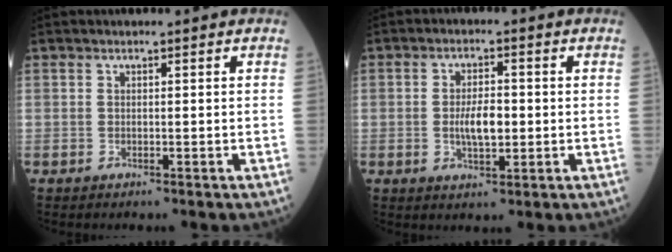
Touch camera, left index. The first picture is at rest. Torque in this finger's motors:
{"motor_torque": [0.98, 0.20, 0.14, 0.08]}